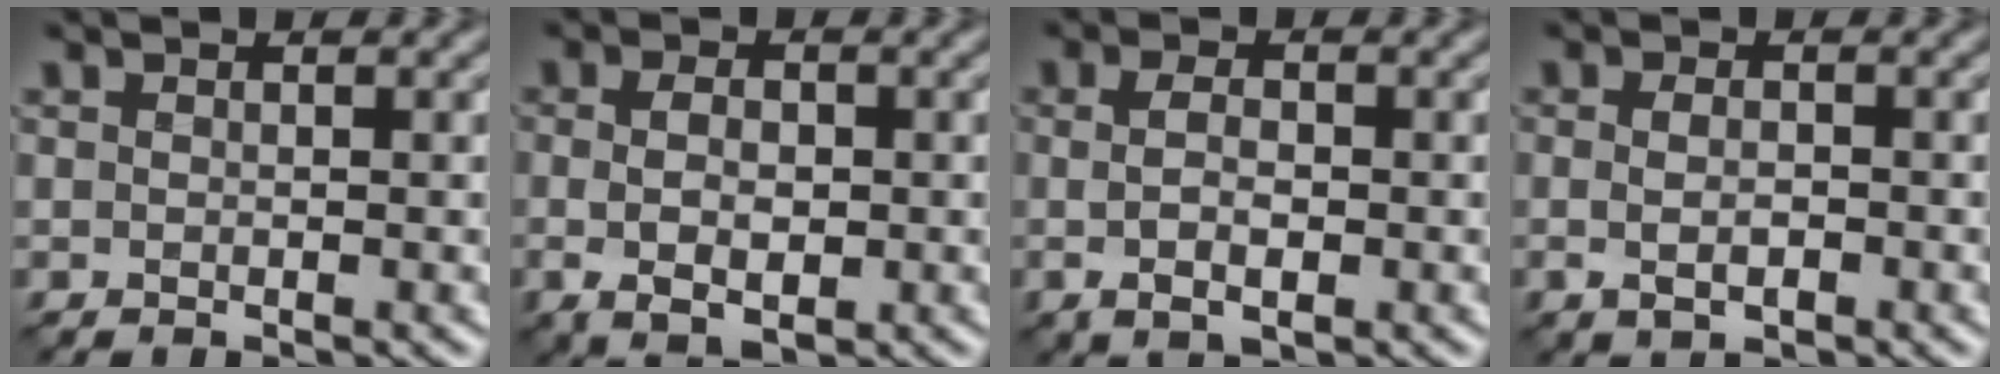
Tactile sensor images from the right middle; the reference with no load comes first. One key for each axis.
{"total": 3.6, "fx": -0.3, "fy": 2.1, "fz": 2.9, "tx": -0.052, "ty": -0.001, "tz": -0.002}
{"total": 2.7, "fx": -0.3, "fy": 1.3, "fz": 2.4, "tx": -0.051, "ty": -0.001, "tz": -0.002}
{"total": 1.7, "fx": -0.4, "fy": 0.9, "fz": 1.4, "tx": -0.026, "ty": -0.003, "tz": -0.007}